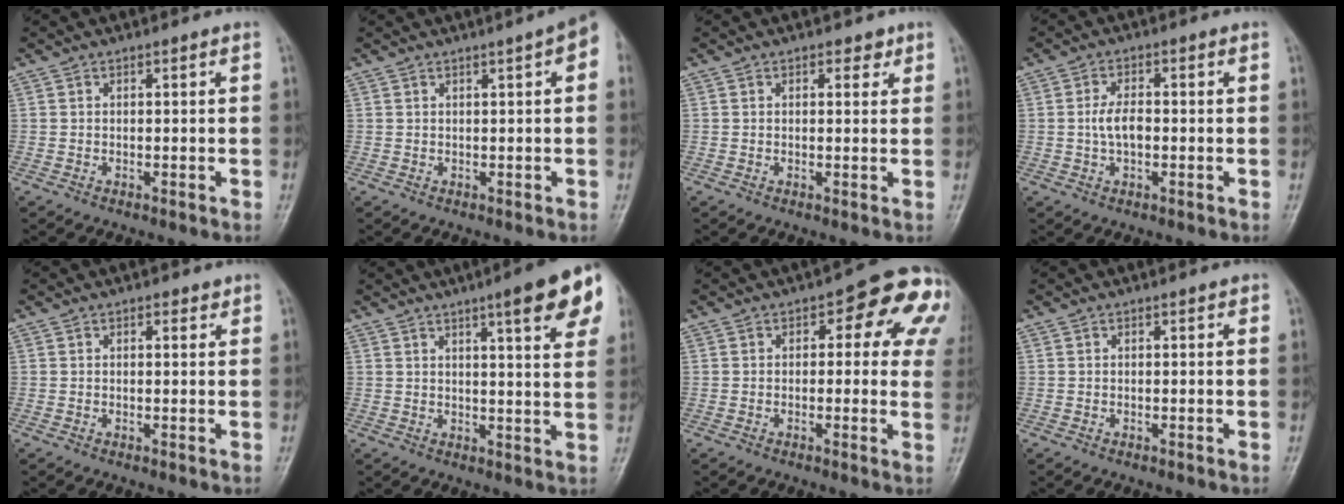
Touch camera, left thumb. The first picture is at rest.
{"total": 5.0, "force": [1.9, 0.8, 4.6], "torque": [-0.055, 0.013, 0.019]}
{"total": 1.9, "force": [1.1, 1.2, 1.0], "torque": [0.004, -0.003, 0.012]}
{"total": 4.0, "force": [-0.4, 2.1, 3.3], "torque": [-0.063, 0.010, -0.010]}
{"total": 1.1, "force": [0.7, 0.6, 0.6], "torque": [0.001, -0.002, 0.007]}
{"total": 12.3, "force": [6.4, 2.1, 10.3], "torque": [-0.111, -0.023, 0.076]}
{"total": 12.3, "force": [3.6, 6.1, 10.1], "torque": [-0.060, 0.011, 0.028]}
{"total": 0.0}